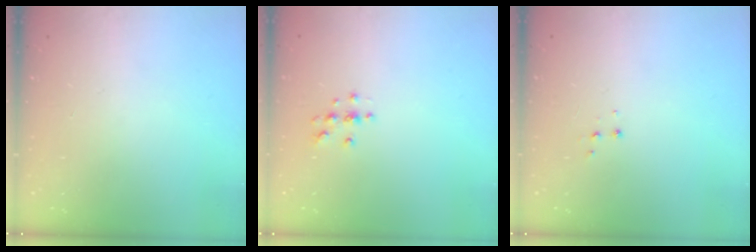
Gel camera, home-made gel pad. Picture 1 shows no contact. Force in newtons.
{"total": 4.0, "press": 3.9, "slide": 0.4}
{"total": 3.3, "press": 3.2, "slide": 0.4}